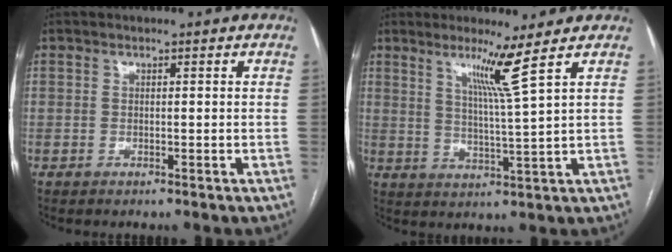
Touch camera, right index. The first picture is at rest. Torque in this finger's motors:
{"motor_torque": [0.50, 0.47, 0.26, 0.11]}